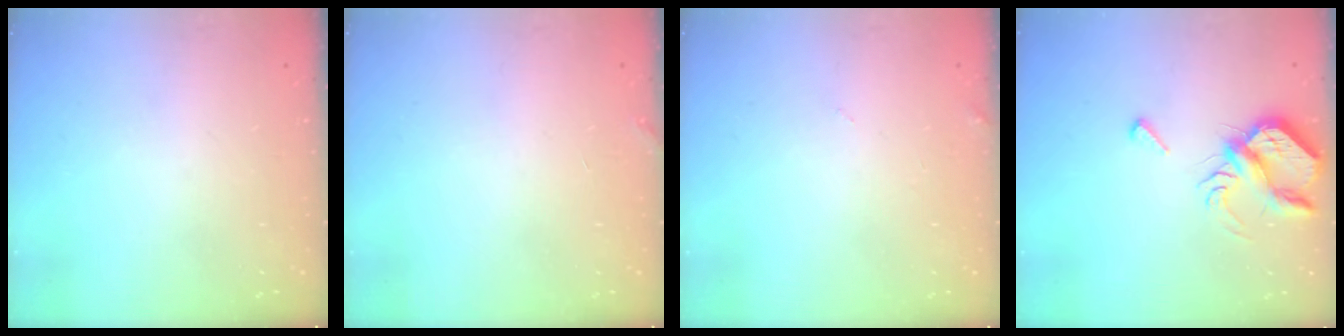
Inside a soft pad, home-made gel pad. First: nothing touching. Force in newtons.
{"total": 2.3, "press": 2.3, "slide": 0.1}
{"total": 2.2, "press": 2.2, "slide": 0.2}
{"total": 7.2, "press": 7.1, "slide": 1.1}